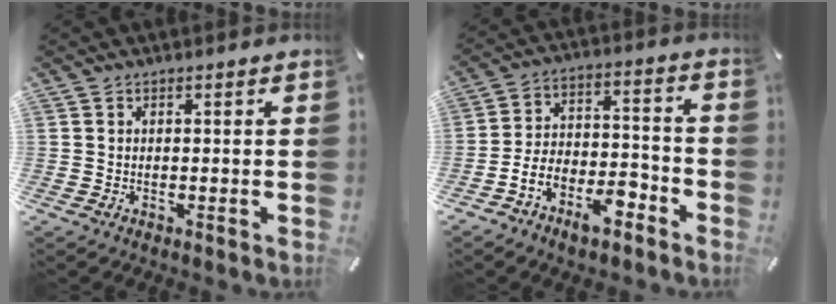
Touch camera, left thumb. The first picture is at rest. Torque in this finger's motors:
{"motor_torque": [1.14, 2.82, 0.93, 0.92, 0.11]}